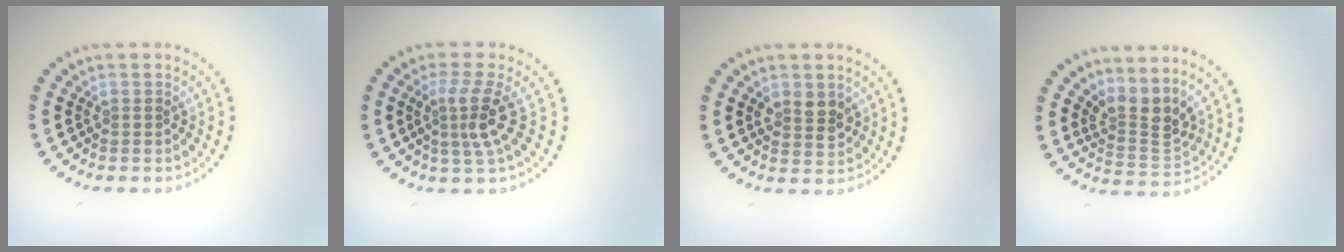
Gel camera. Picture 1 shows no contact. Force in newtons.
{"total": 3.2, "press": 2.2, "slide": 2.3}
{"total": 2.2, "press": 2.2, "slide": 0.4}
{"total": 3.2, "press": 2.3, "slide": 2.2}